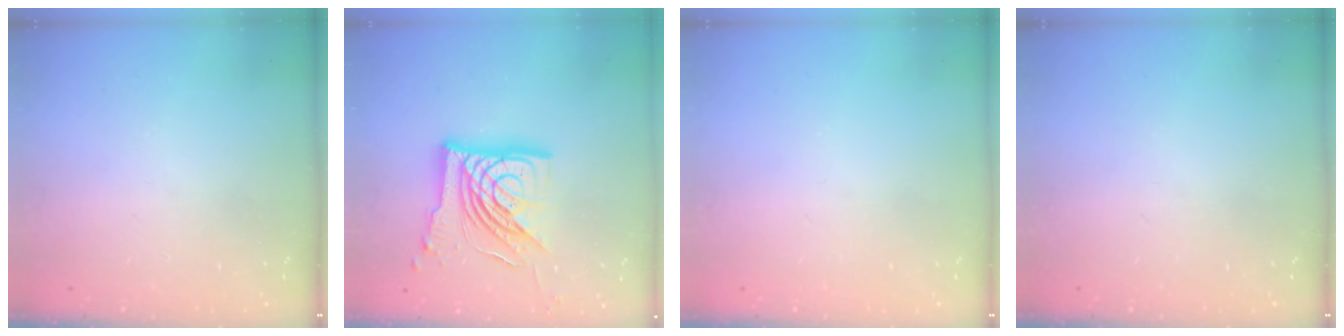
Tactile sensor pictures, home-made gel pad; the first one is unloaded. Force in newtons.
{"total": 20.4, "press": 20.2, "slide": 2.2}
{"total": 0.0}
{"total": 0.0}